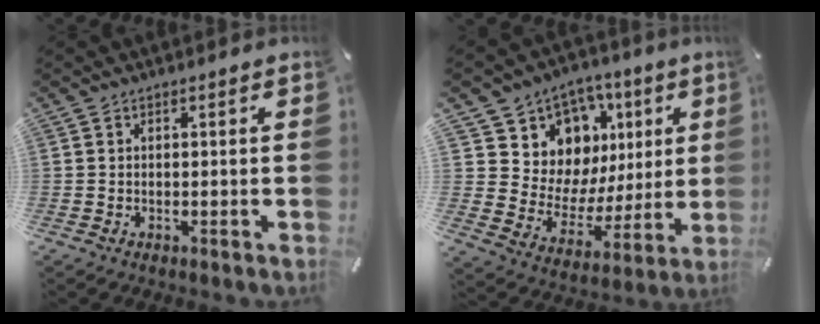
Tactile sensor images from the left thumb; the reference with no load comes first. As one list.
[{"total": 10.8, "force": [5.2, 9.5, 1.0], "torque": [-0.012, -0.074, 0.106]}]